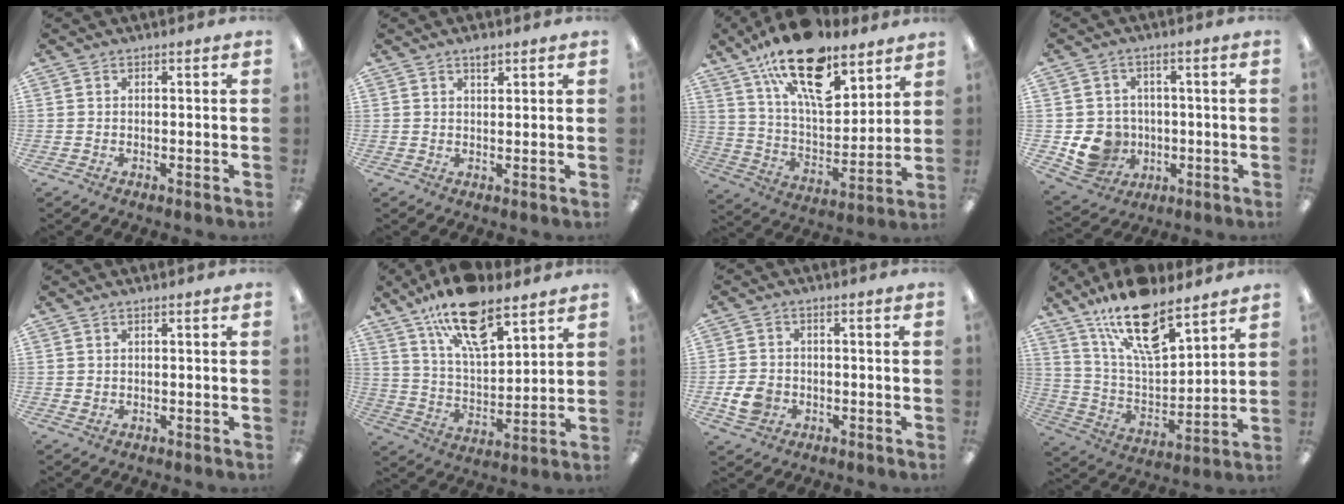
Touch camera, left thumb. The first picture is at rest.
{"total": 2.4, "force": [1.8, 0.9, 1.3], "torque": [-0.013, -0.006, 0.029]}
{"total": 22.1, "force": [14.4, 9.5, 13.8], "torque": [-0.227, -0.079, 0.250]}
{"total": 8.7, "force": [-1.5, 8.1, 2.6], "torque": [-0.070, 0.009, -0.018]}
{"total": 0.8, "force": [0.5, 0.5, 0.4], "torque": [-0.007, 0.003, 0.008]}
{"total": 17.9, "force": [12.2, 7.2, 10.9], "torque": [-0.180, -0.060, 0.209]}
{"total": 5.6, "force": [-1.7, 4.4, 3.0], "torque": [-0.067, 0.006, -0.031]}
{"total": 19.2, "force": [13.4, 7.1, 11.8], "torque": [-0.208, -0.072, 0.231]}